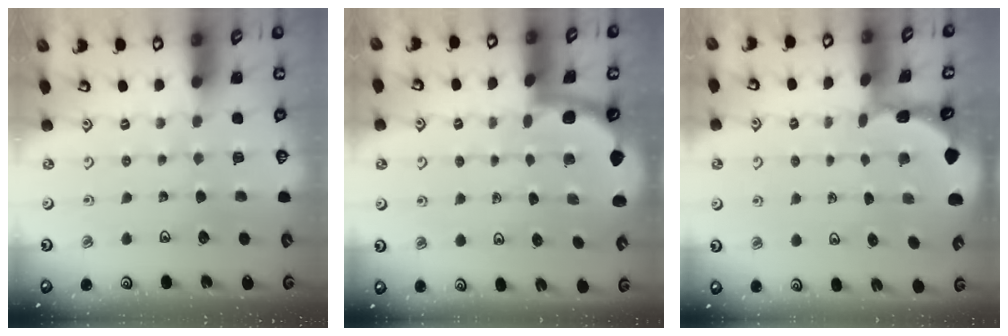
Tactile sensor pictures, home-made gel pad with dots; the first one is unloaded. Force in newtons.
{"total": 1.8, "press": 1.8, "slide": 0.1}
{"total": 1.0, "press": 1.0, "slide": 0.2}